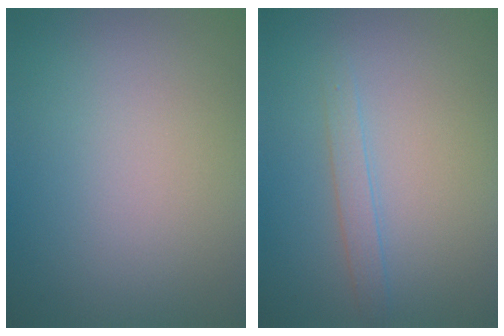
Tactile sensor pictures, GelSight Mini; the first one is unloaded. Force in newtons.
{"total": 1.3, "press": 1.3, "slide": 0.1}